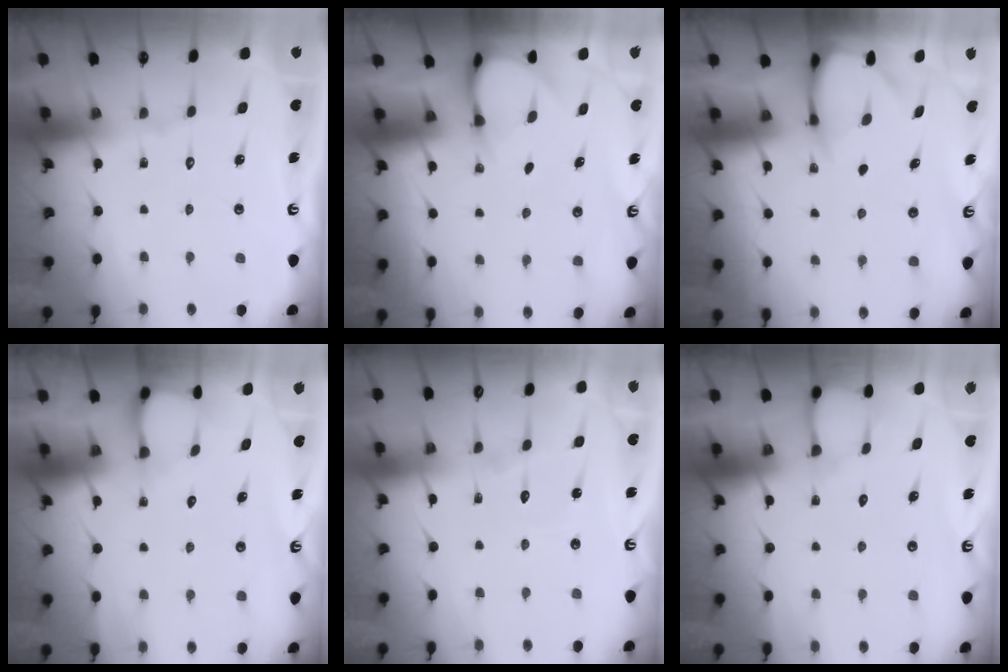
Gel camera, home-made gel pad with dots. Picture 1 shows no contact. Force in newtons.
{"total": 3.7, "press": 3.7, "slide": 0.3}
{"total": 3.3, "press": 3.3, "slide": 0.3}
{"total": 3.6, "press": 3.6, "slide": 0.5}
{"total": 4.9, "press": 4.9, "slide": 0.3}
{"total": 4.6, "press": 4.5, "slide": 0.5}